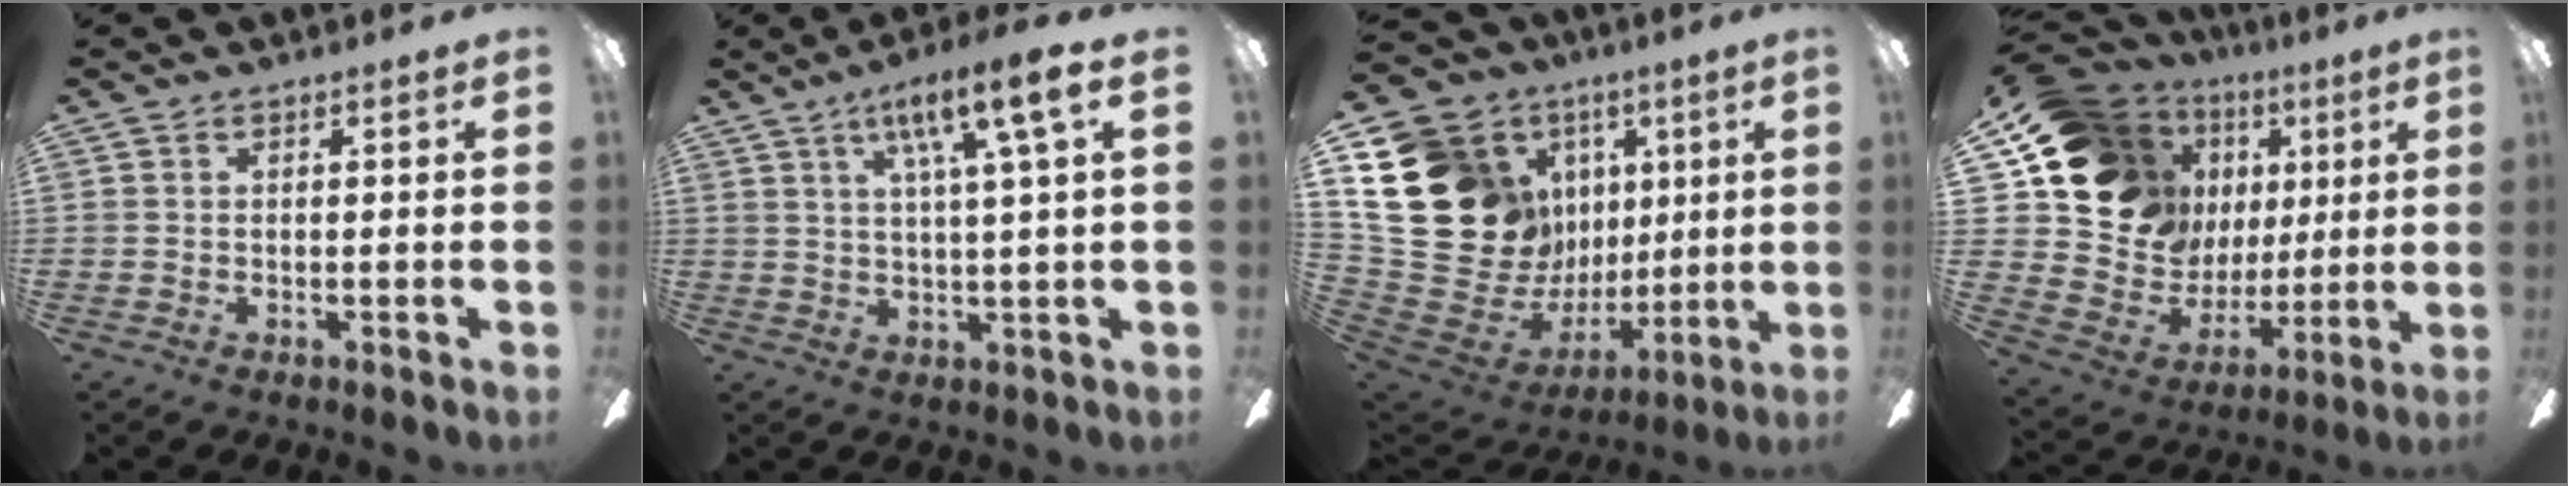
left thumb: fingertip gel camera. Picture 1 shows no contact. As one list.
[{"total": 10.9, "force": [5.8, 1.4, 9.1], "torque": [-0.151, -0.019, 0.090]}, {"total": 23.7, "force": [6.4, 19.9, 11.1], "torque": [-0.251, -0.053, 0.173]}, {"total": 19.0, "force": [8.7, 14.8, 8.3], "torque": [-0.180, -0.050, 0.185]}]